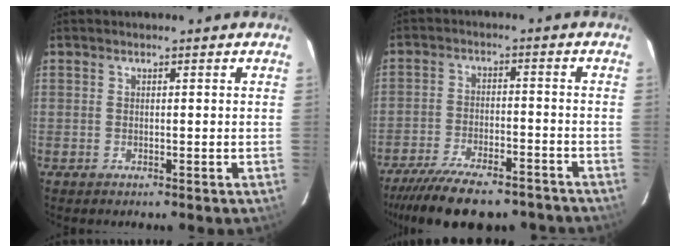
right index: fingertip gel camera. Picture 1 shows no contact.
{"total": 18.6, "force": [-15.4, 5.9, 8.5], "torque": [-0.177, -0.017, -0.224]}